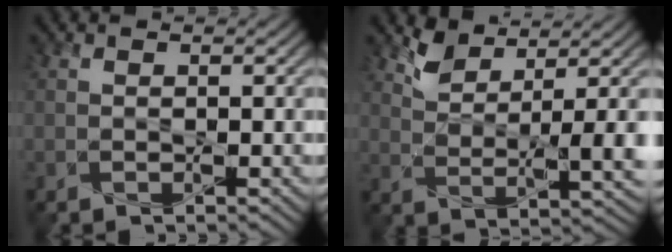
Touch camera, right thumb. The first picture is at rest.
{"total": 5.9, "force": [3.6, 1.9, 4.3], "torque": [-0.088, -0.010, 0.075]}